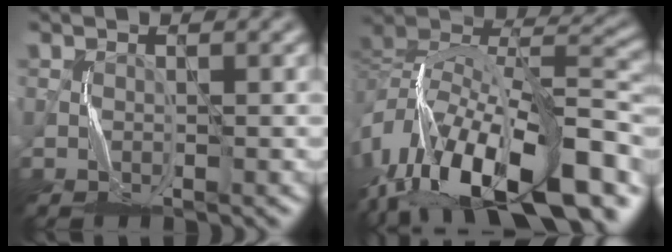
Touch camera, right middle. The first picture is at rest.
{"total": 16.1, "force": [-7.8, 7.2, 12.1], "torque": [-0.217, 0.038, -0.141]}